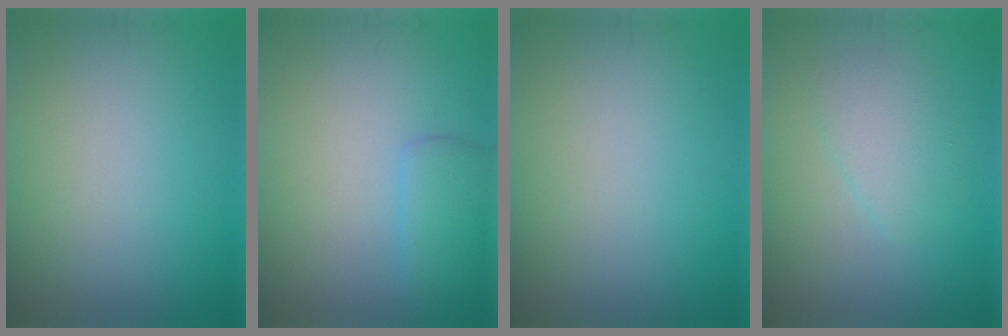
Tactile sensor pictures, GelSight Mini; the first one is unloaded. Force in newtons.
{"total": 2.4, "press": 2.4, "slide": 0.1}
{"total": 0.0}
{"total": 2.4, "press": 2.4, "slide": 0.2}